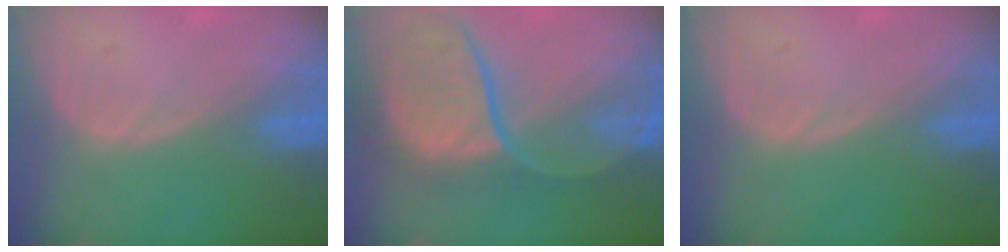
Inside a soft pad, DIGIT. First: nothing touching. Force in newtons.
{"total": 12.1, "press": 9.9, "slide": 6.9}
{"total": 0.0}